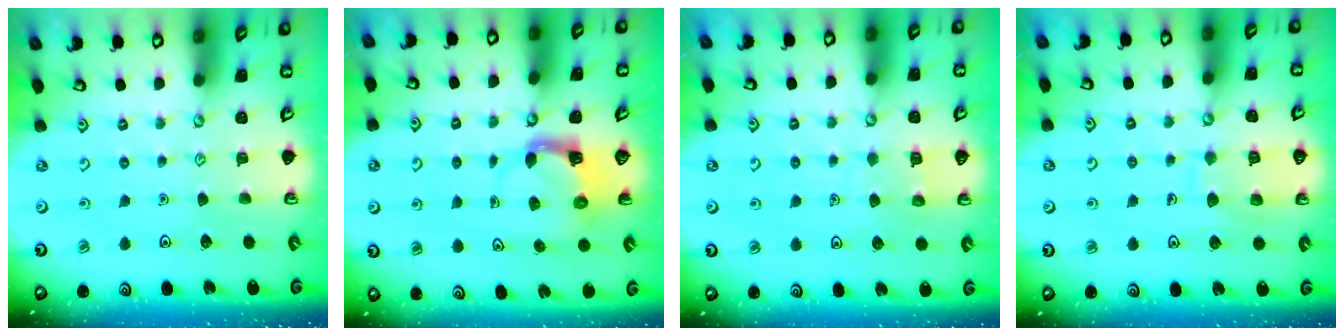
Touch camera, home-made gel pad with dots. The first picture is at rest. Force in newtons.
{"total": 3.9, "press": 3.9, "slide": 0.7}
{"total": 5.6, "press": 5.6, "slide": 0.3}
{"total": 8.2, "press": 8.1, "slide": 0.8}